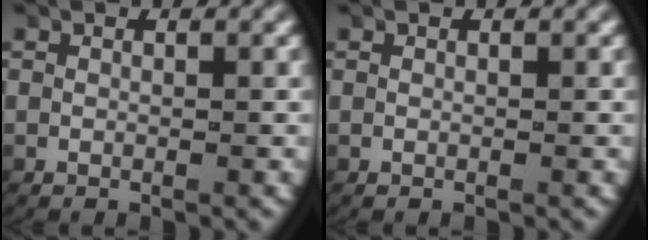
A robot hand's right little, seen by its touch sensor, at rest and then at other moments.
{"total": 0.0}